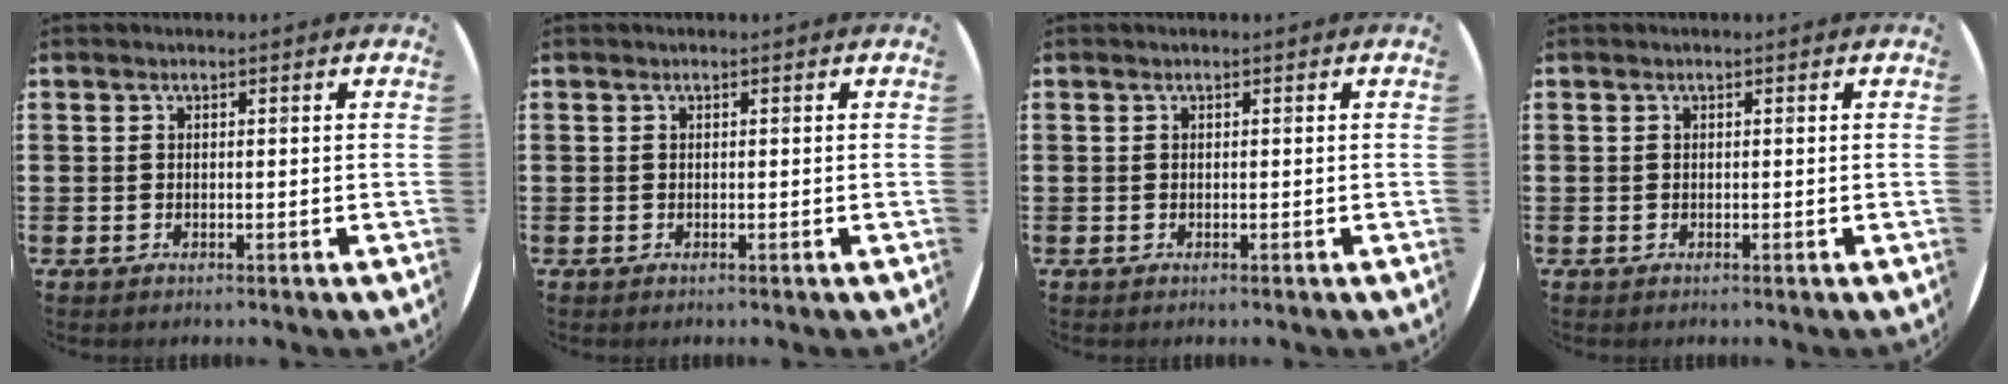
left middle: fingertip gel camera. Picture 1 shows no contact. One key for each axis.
{"total": 0.0}
{"total": 0.0}
{"total": 0.0}